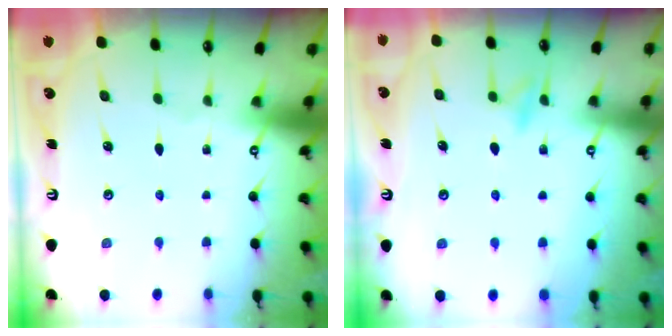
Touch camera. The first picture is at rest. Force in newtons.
{"total": 8.7, "press": 8.7, "slide": 0.9}